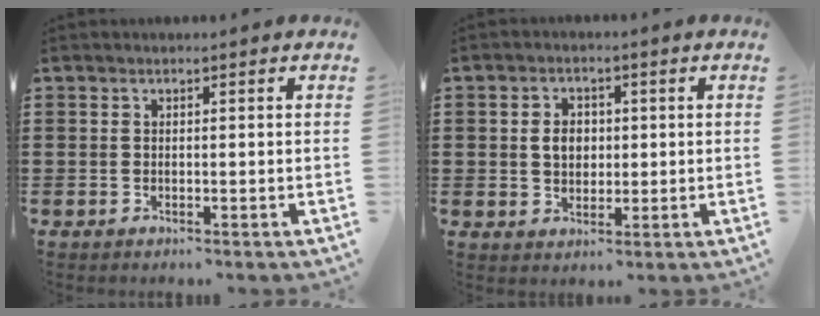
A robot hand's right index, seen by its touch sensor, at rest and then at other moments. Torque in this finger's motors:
{"motor_torque": [0.72, 0.72, 0.26, 0.03]}